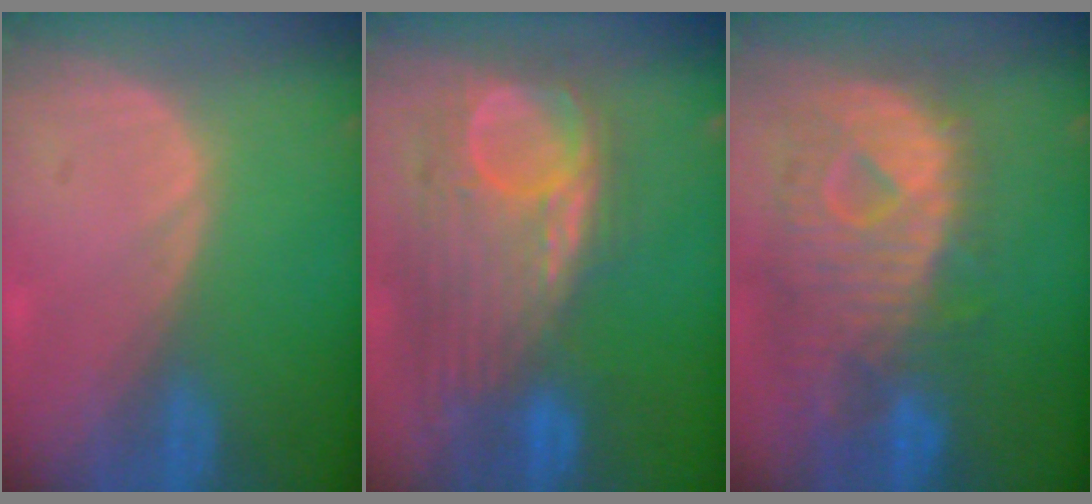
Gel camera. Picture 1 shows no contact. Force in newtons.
{"total": 11.4, "press": 10.5, "slide": 4.6}
{"total": 12.4, "press": 10.7, "slide": 6.3}